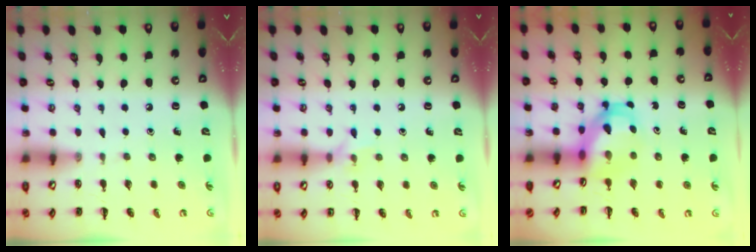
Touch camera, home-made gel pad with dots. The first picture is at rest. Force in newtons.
{"total": 5.9, "press": 5.8, "slide": 1.1}
{"total": 5.6, "press": 5.5, "slide": 1.1}